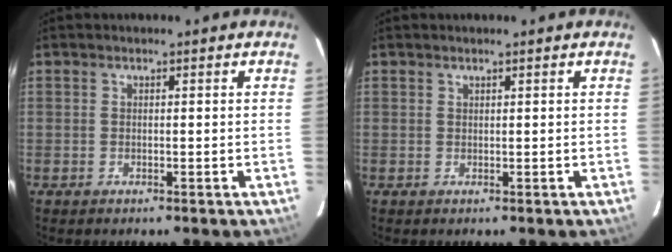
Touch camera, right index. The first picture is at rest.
{"total": 0.0}